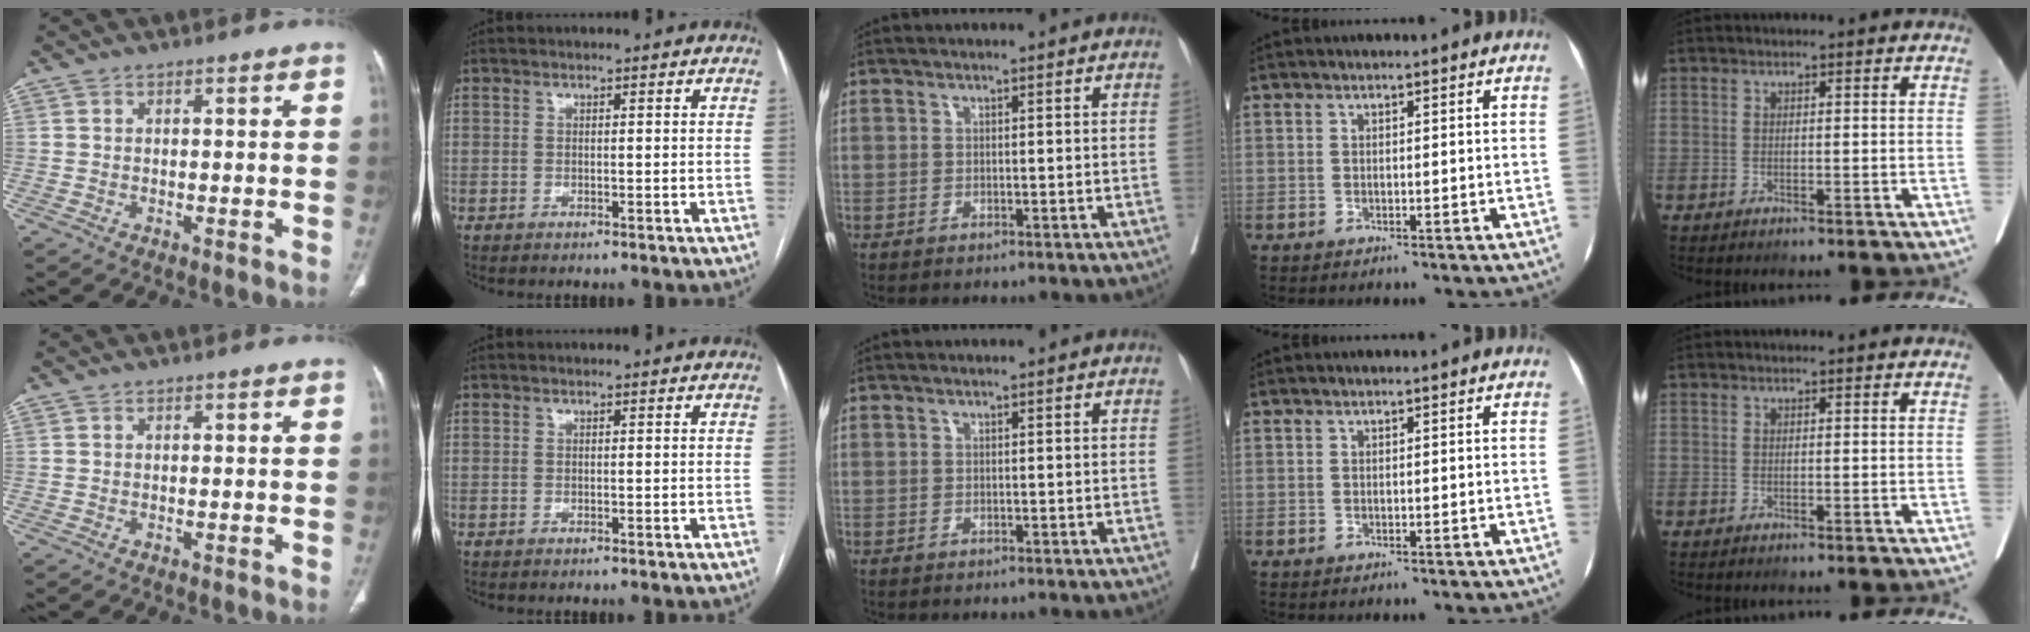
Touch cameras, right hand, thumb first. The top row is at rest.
{}